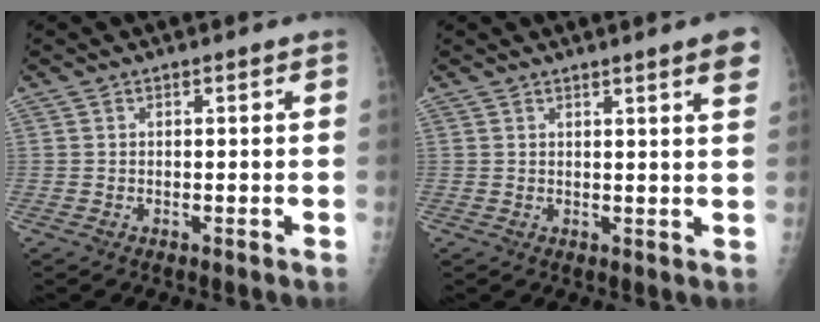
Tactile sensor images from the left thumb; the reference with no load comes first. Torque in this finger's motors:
{"motor_torque": [-0.40, 0.01, -0.06, -0.09, 0.03]}